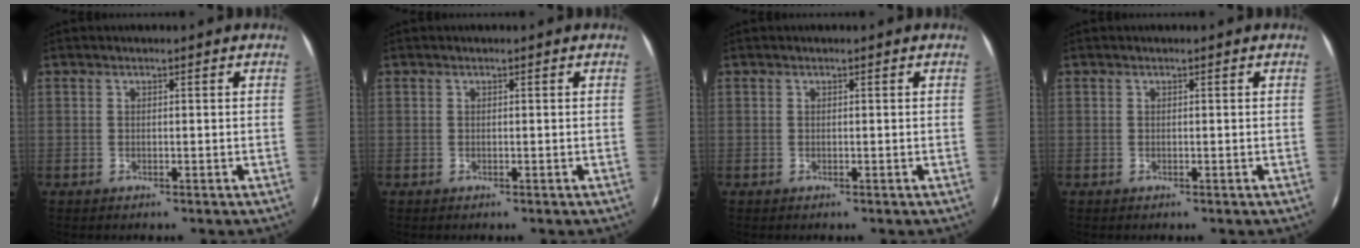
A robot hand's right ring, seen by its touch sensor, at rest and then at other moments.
{"total": 0.0}
{"total": 0.0}
{"total": 0.0}